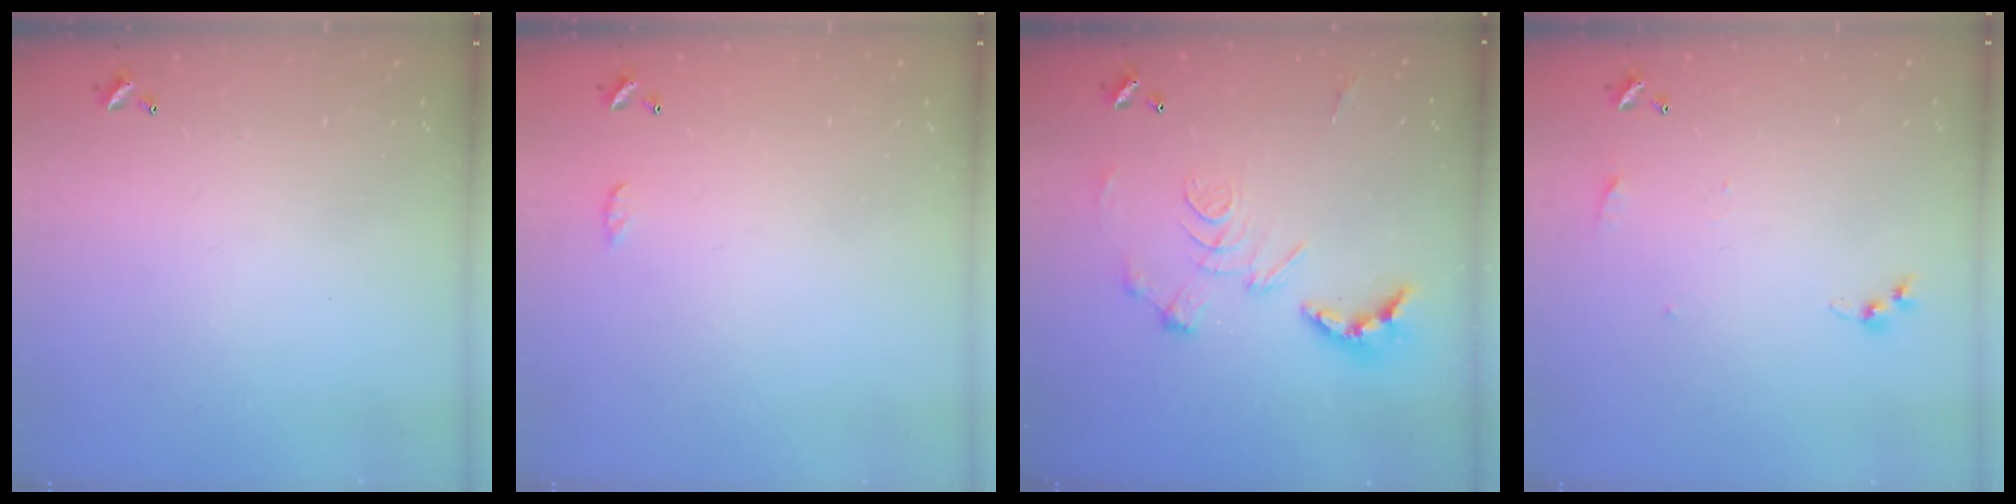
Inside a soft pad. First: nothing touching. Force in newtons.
{"total": 3.0, "press": 3.0, "slide": 0.5}
{"total": 2.9, "press": 2.3, "slide": 1.7}
{"total": 3.8, "press": 3.8, "slide": 0.5}